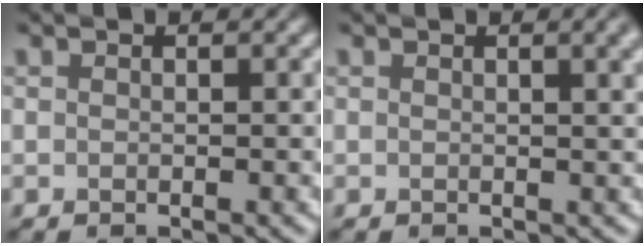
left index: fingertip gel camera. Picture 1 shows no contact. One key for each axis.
{"total": 2.7, "fx": 1.2, "fy": 1.0, "fz": 2.3, "tx": -0.015, "ty": 0.007, "tz": 0.013}